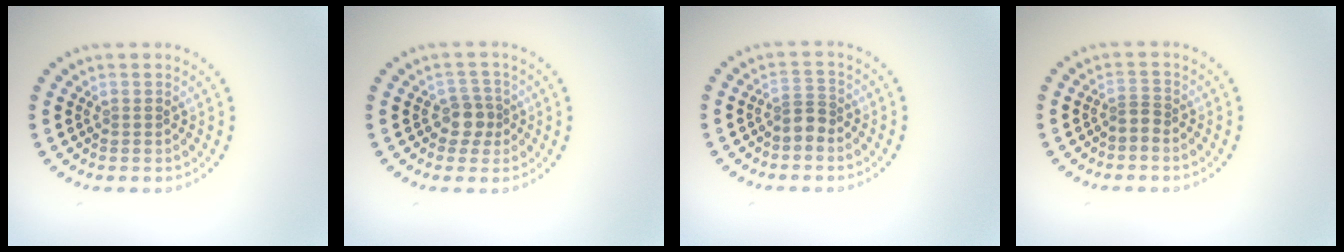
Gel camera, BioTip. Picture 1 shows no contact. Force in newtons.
{"total": 2.1, "press": 1.8, "slide": 1.0}
{"total": 1.9, "press": 1.5, "slide": 1.1}
{"total": 1.1, "press": 0.6, "slide": 0.9}